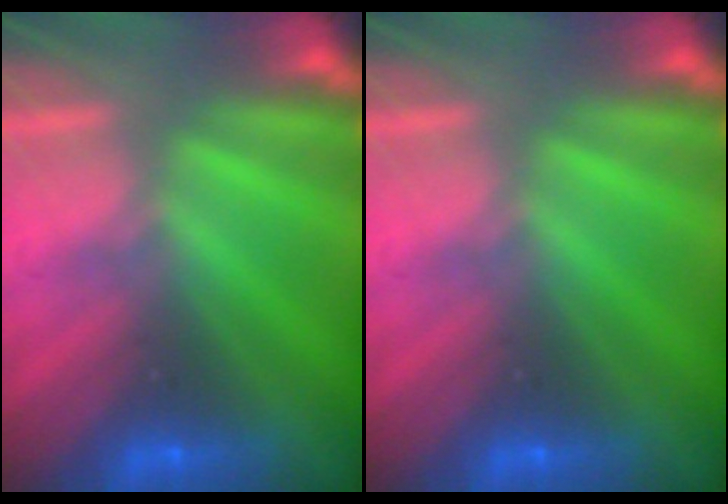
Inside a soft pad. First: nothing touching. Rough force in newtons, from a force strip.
{"total": 0.0}